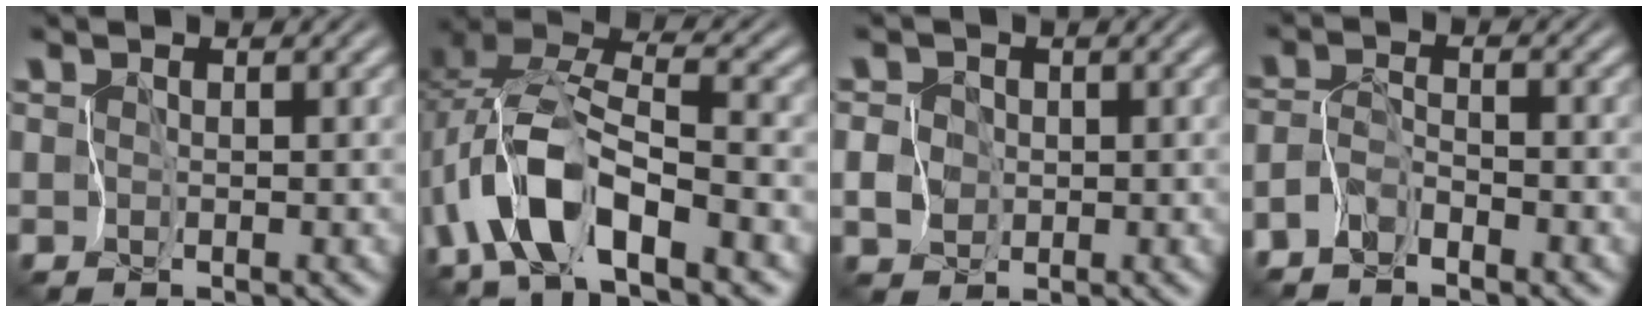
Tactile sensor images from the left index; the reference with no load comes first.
{"total": 9.6, "force": [-5.4, 3.3, 7.1], "torque": [-0.156, 0.001, -0.090]}
{"total": 4.3, "force": [-0.4, 4.1, 1.2], "torque": [-0.038, 0.014, -0.017]}
{"total": 2.9, "force": [-2.8, -0.3, 0.6], "torque": [-0.033, -0.006, -0.052]}